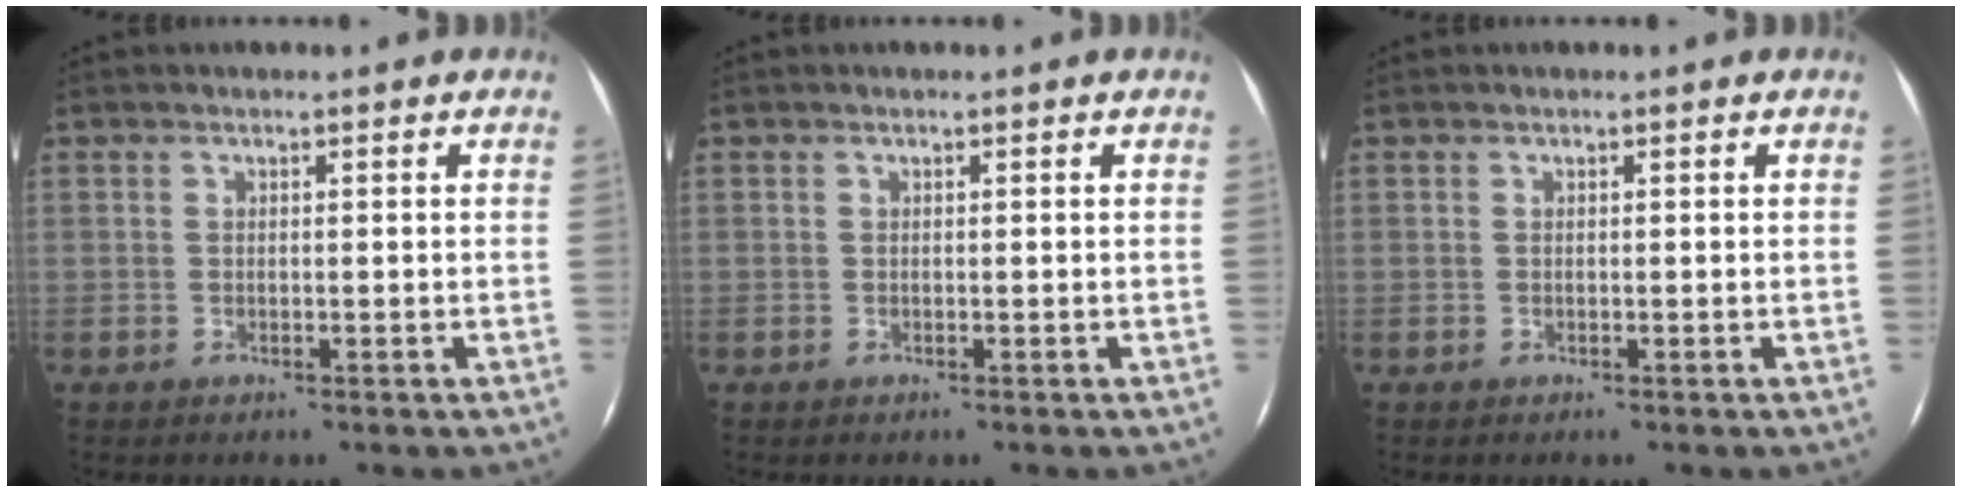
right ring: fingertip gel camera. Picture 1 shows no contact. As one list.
[{"total": 0.0}, {"total": 0.0}]